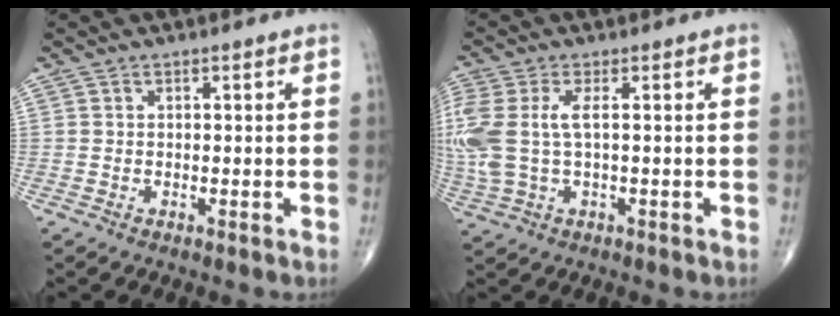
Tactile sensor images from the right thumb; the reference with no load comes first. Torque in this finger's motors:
{"motor_torque": [0.28, 0.33, 1.40, 0.24, 0.12]}